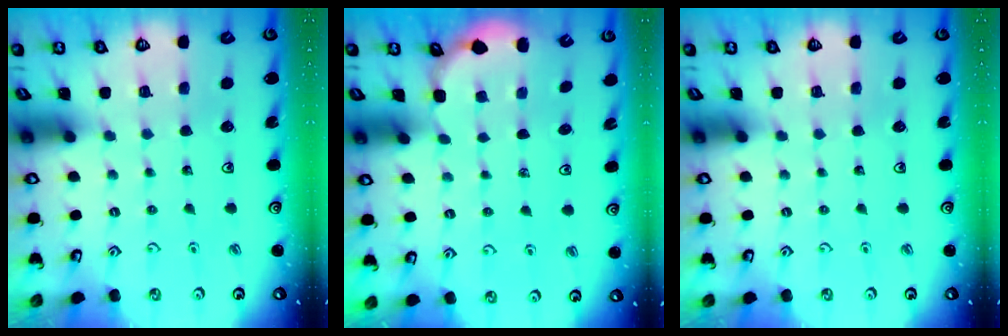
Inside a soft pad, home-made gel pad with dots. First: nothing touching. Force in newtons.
{"total": 2.6, "press": 2.2, "slide": 1.5}
{"total": 0.0}